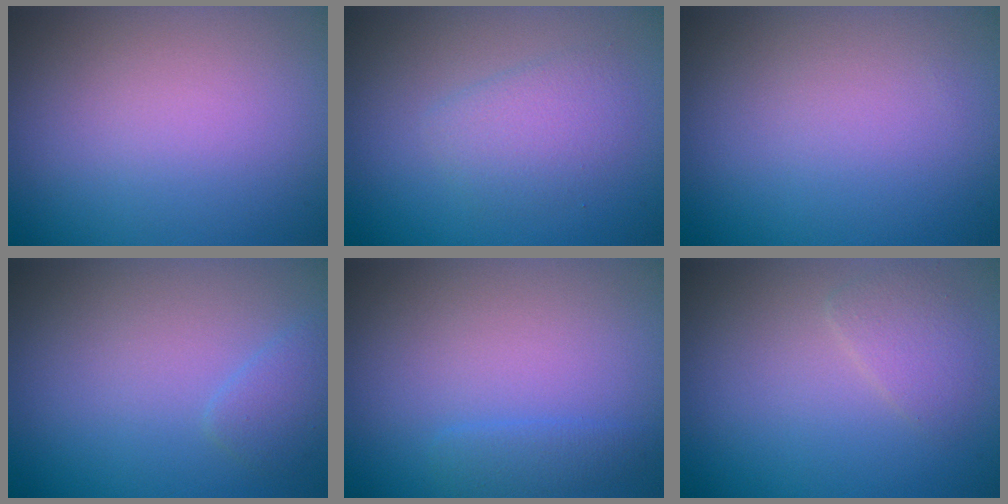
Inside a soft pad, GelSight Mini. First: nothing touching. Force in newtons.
{"total": 2.3, "press": 2.3, "slide": 0.0}
{"total": 0.0}
{"total": 1.4, "press": 1.4, "slide": 0.1}
{"total": 1.4, "press": 1.4, "slide": 0.1}
{"total": 1.7, "press": 1.7, "slide": 0.1}